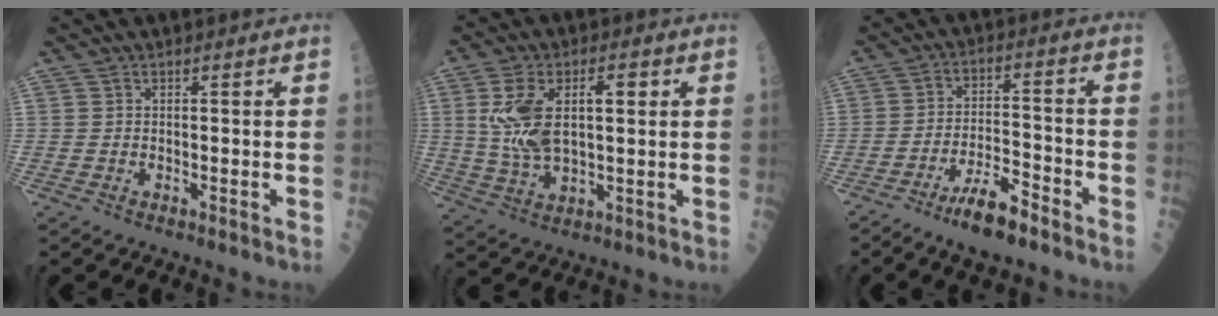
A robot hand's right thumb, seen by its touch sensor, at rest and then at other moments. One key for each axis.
{"total": 13.2, "fx": 2.6, "fy": 6.4, "fz": 11.2, "tx": -0.217, "ty": 0.010, "tz": 0.056}
{"total": 8.9, "fx": -6.2, "fy": 2.3, "fz": 5.9, "tx": -0.103, "ty": 0.042, "tz": -0.106}